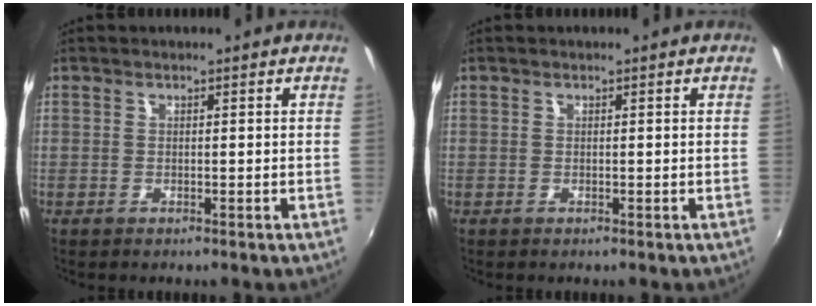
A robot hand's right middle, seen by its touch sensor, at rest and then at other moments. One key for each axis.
{"total": 0.0}